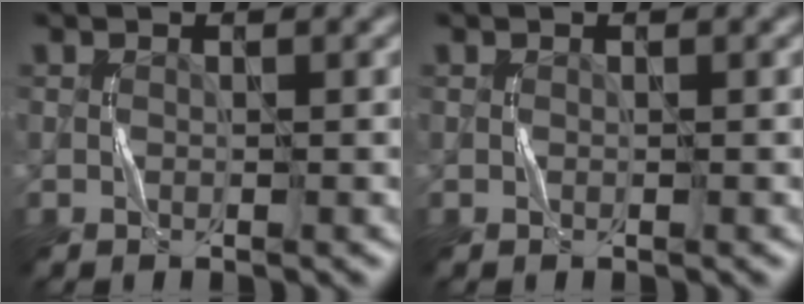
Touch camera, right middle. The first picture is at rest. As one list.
[{"total": 0.0}]